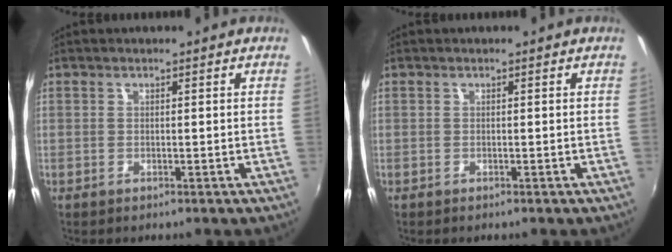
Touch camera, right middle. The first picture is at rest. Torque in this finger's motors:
{"motor_torque": [0.10, -0.06, 0.03, 0.01]}